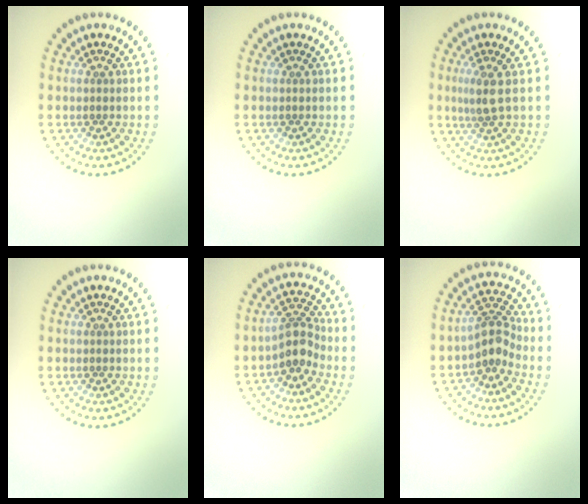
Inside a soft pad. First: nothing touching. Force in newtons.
{"total": 0.0}
{"total": 2.1, "press": 1.7, "slide": 1.2}
{"total": 0.0}
{"total": 2.9, "press": 2.3, "slide": 1.8}
{"total": 2.9, "press": 2.2, "slide": 1.8}